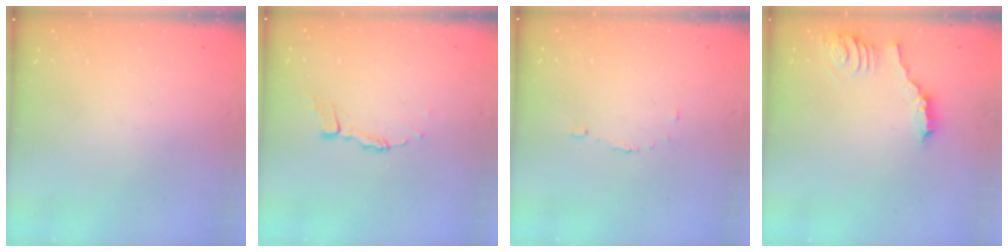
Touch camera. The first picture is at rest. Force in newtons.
{"total": 3.3, "press": 3.3, "slide": 0.3}
{"total": 3.4, "press": 3.4, "slide": 0.4}
{"total": 3.5, "press": 3.5, "slide": 0.2}